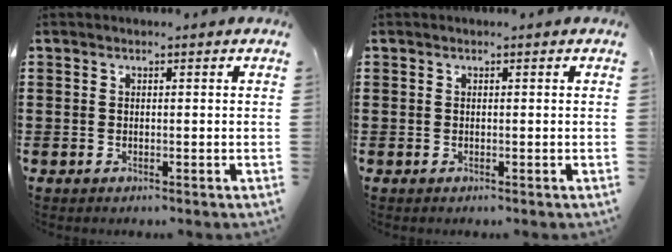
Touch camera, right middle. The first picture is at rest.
{"total": 0.0}